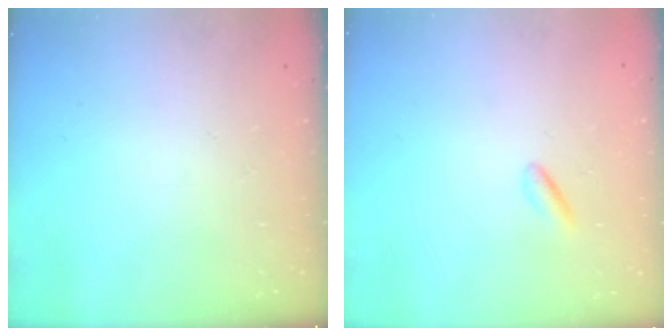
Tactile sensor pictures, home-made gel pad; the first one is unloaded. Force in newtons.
{"total": 0.6, "press": 0.2, "slide": 0.5}